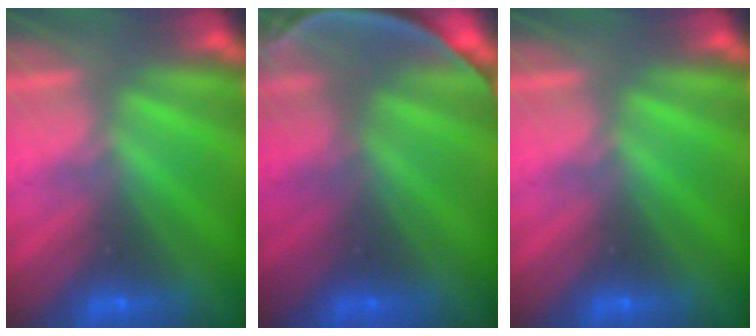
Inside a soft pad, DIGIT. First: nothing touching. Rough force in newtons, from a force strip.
{"total": 5.6}
{"total": 0.0}